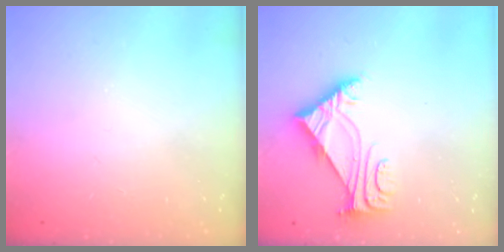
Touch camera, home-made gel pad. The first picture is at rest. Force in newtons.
{"total": 5.9, "press": 5.8, "slide": 1.1}